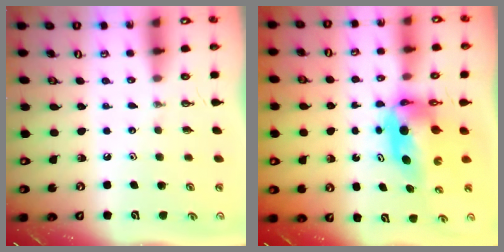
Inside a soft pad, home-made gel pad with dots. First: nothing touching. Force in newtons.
{"total": 6.4, "press": 6.4, "slide": 0.5}